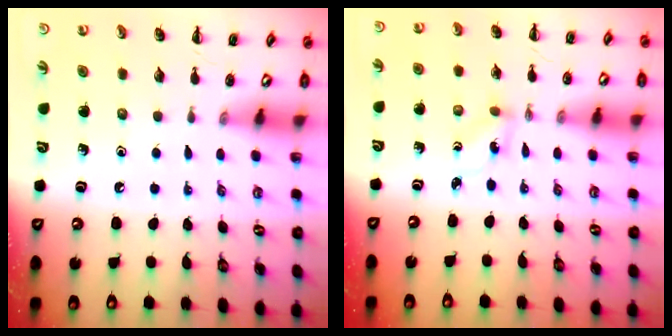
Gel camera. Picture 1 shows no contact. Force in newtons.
{"total": 1.4, "press": 1.2, "slide": 0.6}